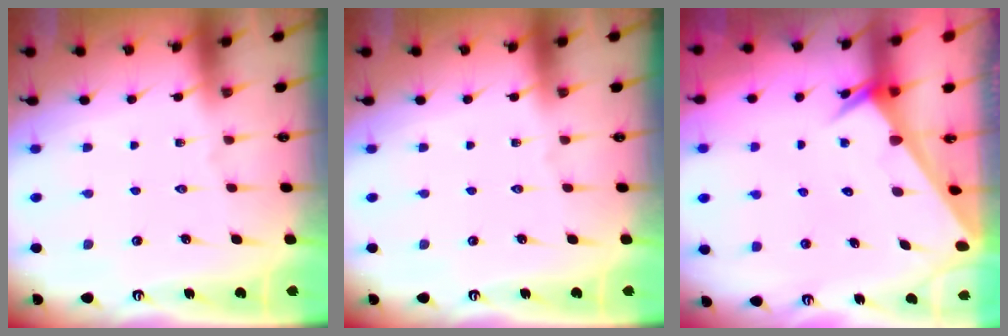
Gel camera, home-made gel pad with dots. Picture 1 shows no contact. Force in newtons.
{"total": 0.0}
{"total": 2.4, "press": 2.4, "slide": 0.1}